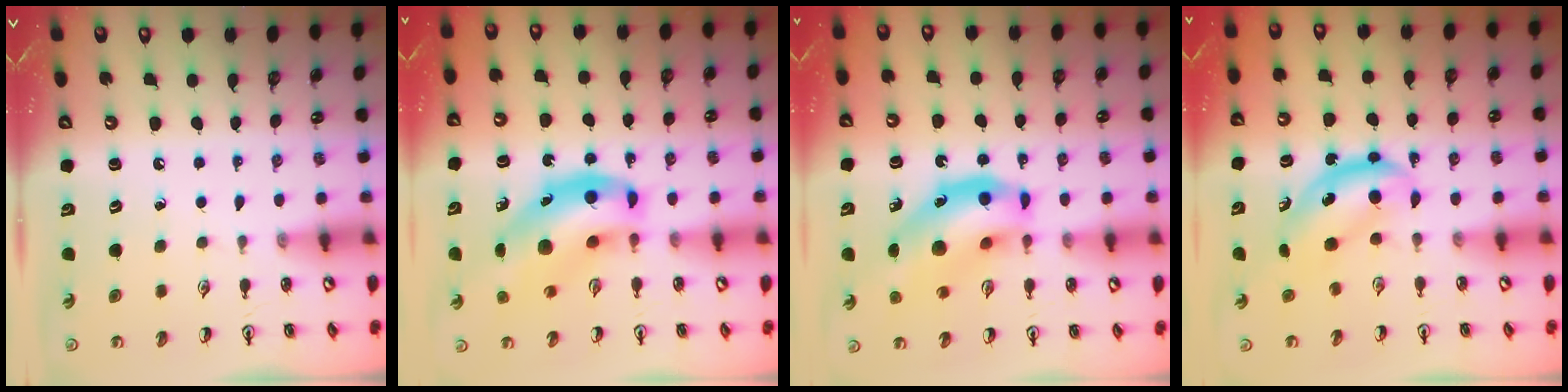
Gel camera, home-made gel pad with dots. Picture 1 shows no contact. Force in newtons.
{"total": 12.6, "press": 12.1, "slide": 3.6}
{"total": 15.3, "press": 14.7, "slide": 4.5}
{"total": 5.3, "press": 5.2, "slide": 0.5}